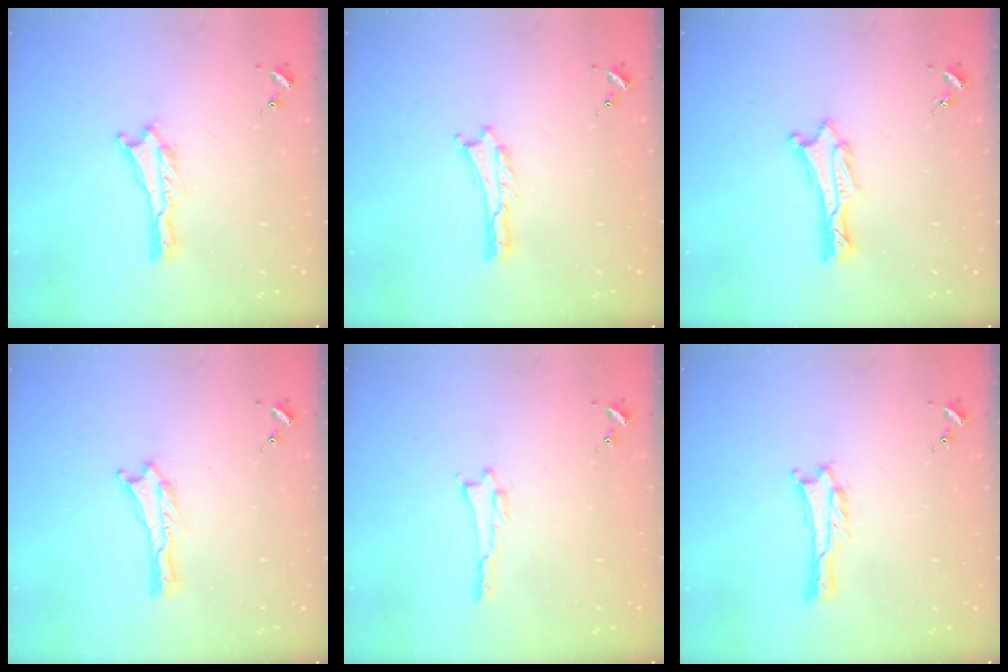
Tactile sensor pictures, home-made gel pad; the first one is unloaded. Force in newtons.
{"total": 0.0}
{"total": 0.9, "press": 0.8, "slide": 0.1}
{"total": 0.0}
{"total": 0.0}
{"total": 0.9, "press": 0.9, "slide": 0.1}